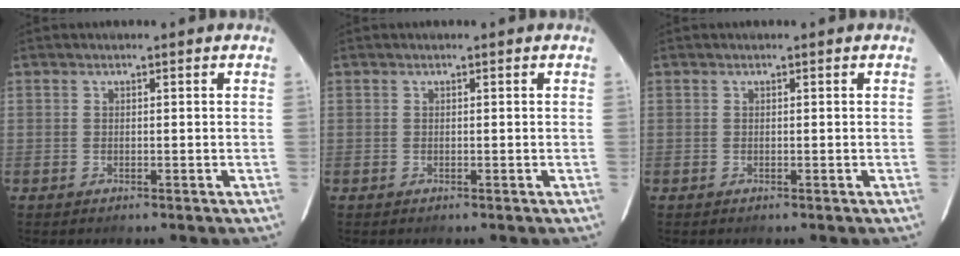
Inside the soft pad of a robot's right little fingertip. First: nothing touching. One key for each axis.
{"total": 0.0}
{"total": 0.0}